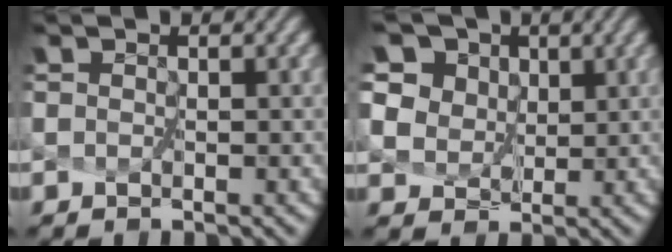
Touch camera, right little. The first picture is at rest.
{"total": 11.9, "force": [6.6, 8.2, 5.5], "torque": [-0.151, 0.041, 0.118]}